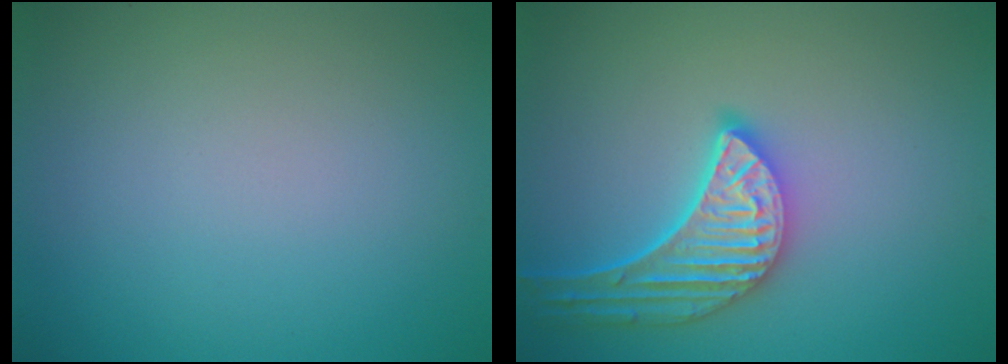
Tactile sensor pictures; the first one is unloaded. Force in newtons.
{"total": 5.2, "press": 4.4, "slide": 2.7}